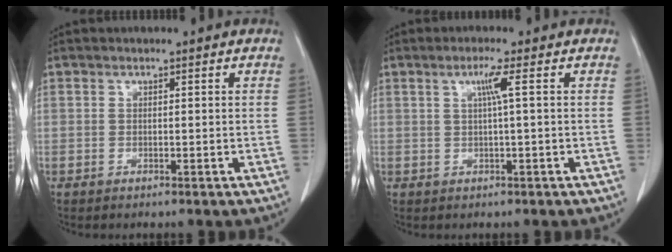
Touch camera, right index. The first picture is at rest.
{"total": 2.6, "force": [0.6, -0.7, 2.4], "torque": [-0.050, 0.003, 0.014]}